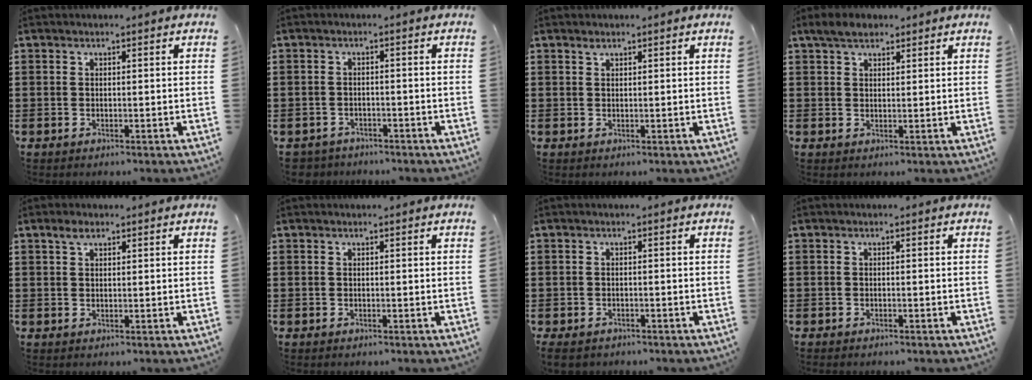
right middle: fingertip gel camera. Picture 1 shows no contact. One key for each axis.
{"total": 2.0, "fx": -2.0, "fy": 0.5, "fz": -0.3, "tx": -0.001, "ty": -0.002, "tz": -0.046}
{"total": 0.9, "fx": 0.8, "fy": 0.2, "fz": 0.3, "tx": -0.008, "ty": 0.000, "tz": 0.015}
{"total": 2.9, "fx": 2.4, "fy": 1.1, "fz": 1.2, "tx": -0.021, "ty": 0.004, "tz": 0.044}
{"total": 2.1, "fx": 1.5, "fy": 0.9, "fz": 1.2, "tx": -0.027, "ty": 0.004, "tz": 0.027}
{"total": 0.0}
{"total": 1.4, "fx": -1.3, "fy": 0.4, "fz": 0.2, "tx": -0.006, "ty": -0.001, "tz": -0.029}
{"total": 0.5, "fx": -0.5, "fy": 0.1, "fz": 0.0, "tx": 0.001, "ty": -0.002, "tz": -0.011}